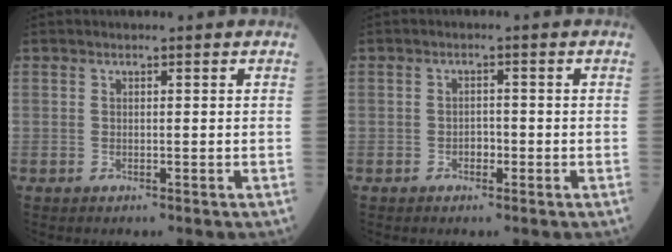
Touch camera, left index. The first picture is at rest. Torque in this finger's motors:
{"motor_torque": [0.15, 0.07, 0.00, 0.00]}